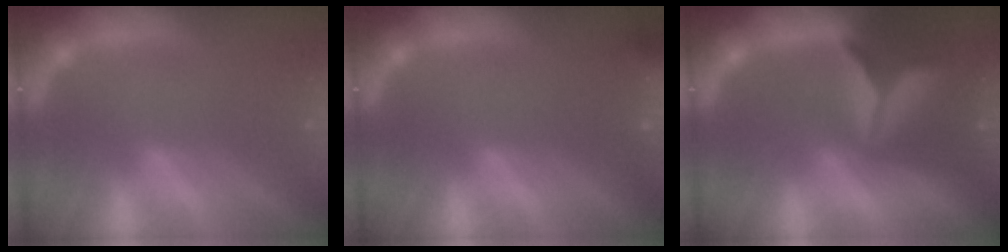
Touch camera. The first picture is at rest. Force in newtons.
{"total": 5.9}
{"total": 10.0}